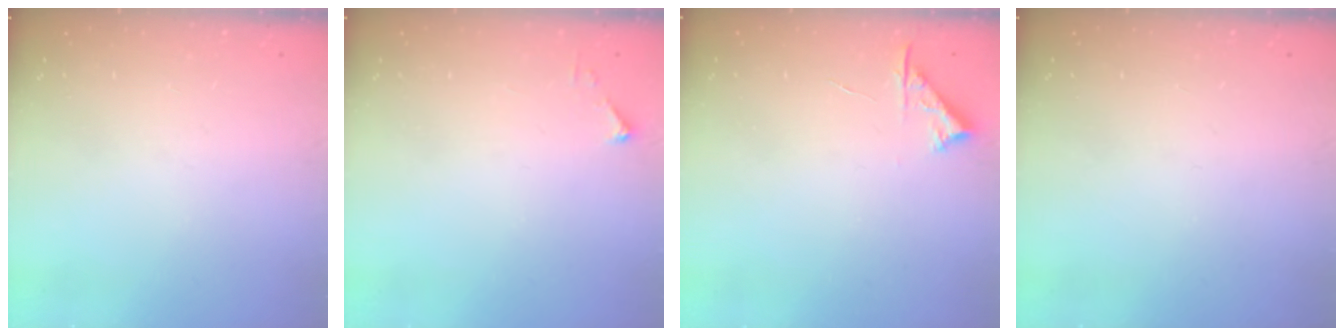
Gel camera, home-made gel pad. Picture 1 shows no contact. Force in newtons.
{"total": 2.7, "press": 2.7, "slide": 0.3}
{"total": 4.7, "press": 4.6, "slide": 0.6}
{"total": 0.0}